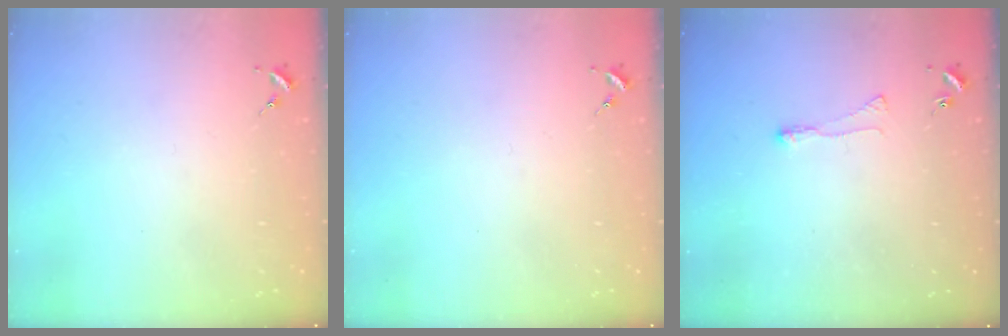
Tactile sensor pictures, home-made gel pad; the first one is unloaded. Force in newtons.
{"total": 0.0}
{"total": 3.0, "press": 2.9, "slide": 0.6}